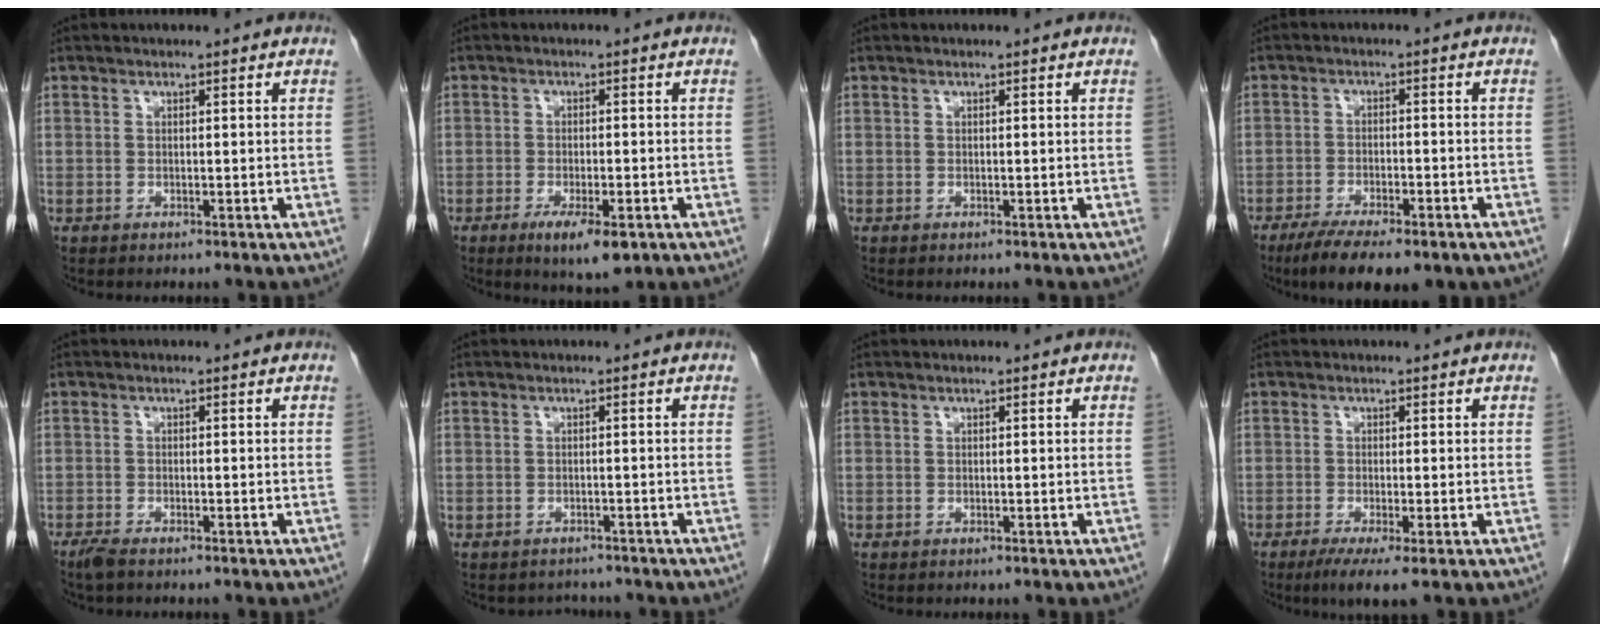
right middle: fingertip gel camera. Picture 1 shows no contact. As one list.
[{"total": 6.2, "force": [-3.3, 1.7, 5.0], "torque": [-0.080, -0.010, -0.045]}, {"total": 0.0}, {"total": 11.2, "force": [-7.9, 3.3, 7.1], "torque": [-0.103, -0.014, -0.116]}, {"total": 2.0, "force": [-1.6, 0.4, 1.1], "torque": [-0.030, -0.006, -0.031]}, {"total": 2.5, "force": [-2.3, 1.1, -0.2], "torque": [0.000, 0.001, -0.033]}, {"total": 0.0}, {"total": 4.5, "force": [-2.5, 0.4, 3.7], "torque": [-0.059, -0.014, -0.040]}]